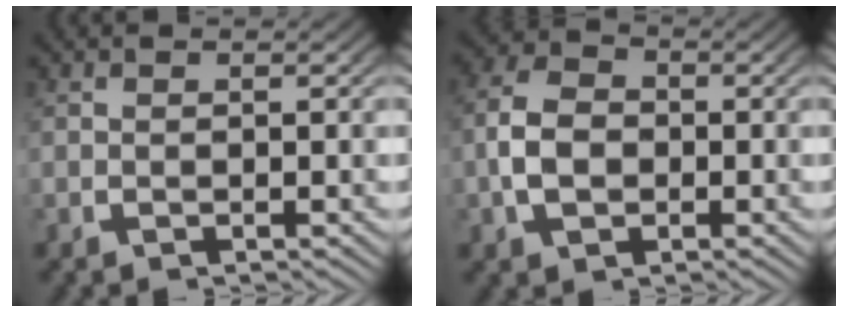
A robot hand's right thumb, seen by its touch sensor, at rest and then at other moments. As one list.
[{"total": 5.2, "force": [-0.5, 3.8, 3.5], "torque": [-0.074, -0.010, -0.003]}]